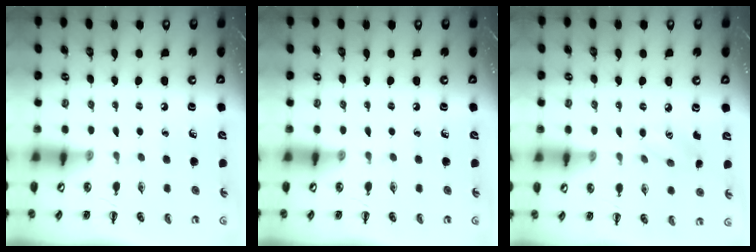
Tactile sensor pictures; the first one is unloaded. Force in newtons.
{"total": 0.0}
{"total": 6.4, "press": 6.3, "slide": 1.3}